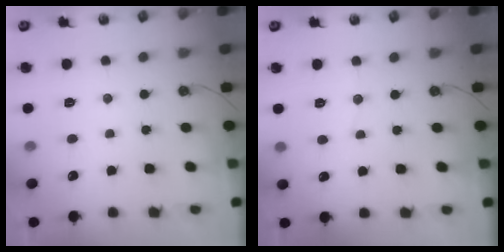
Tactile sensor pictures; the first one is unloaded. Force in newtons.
{"total": 4.0, "press": 4.0, "slide": 0.5}